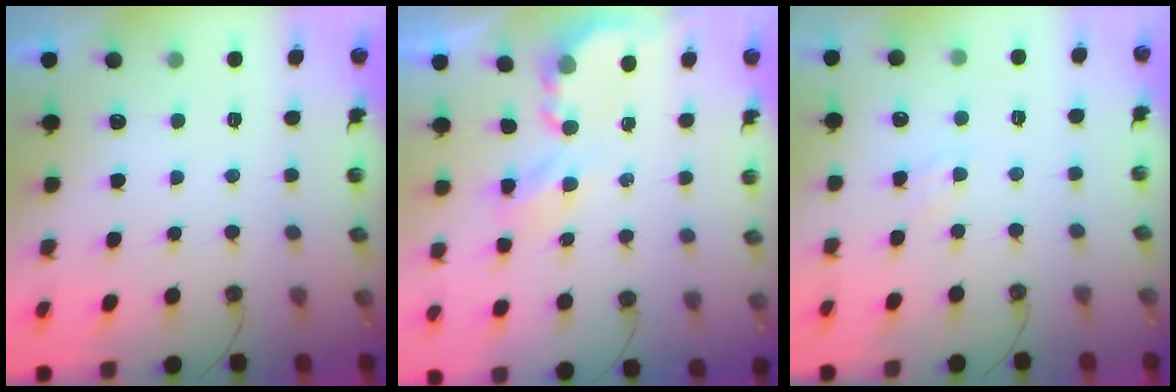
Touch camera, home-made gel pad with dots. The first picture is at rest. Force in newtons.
{"total": 3.9, "press": 3.9, "slide": 0.1}
{"total": 4.0, "press": 4.0, "slide": 0.4}